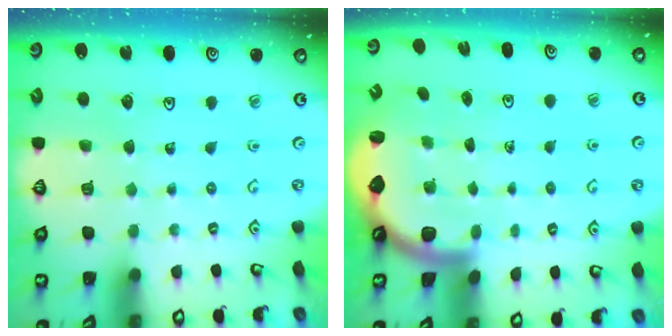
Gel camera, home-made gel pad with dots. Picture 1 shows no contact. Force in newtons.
{"total": 2.4, "press": 2.3, "slide": 0.4}